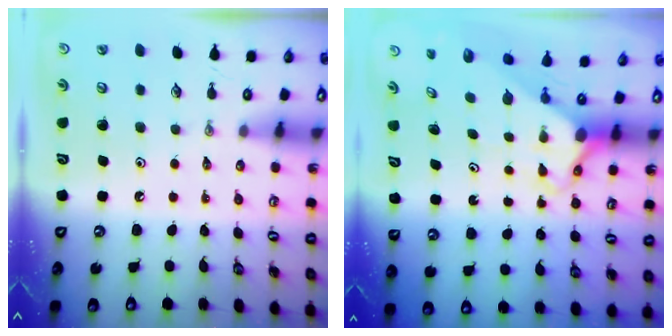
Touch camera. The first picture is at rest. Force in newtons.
{"total": 3.0, "press": 3.0, "slide": 0.2}